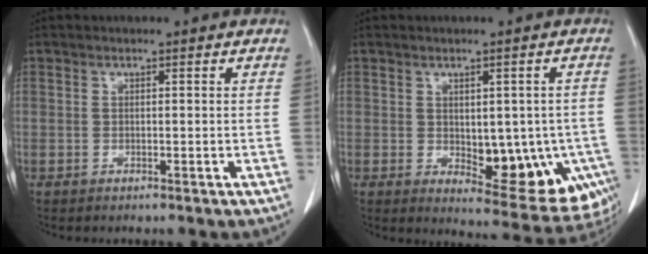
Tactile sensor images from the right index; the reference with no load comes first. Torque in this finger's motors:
{"motor_torque": [0.33, 0.06, 0.16, 0.05]}